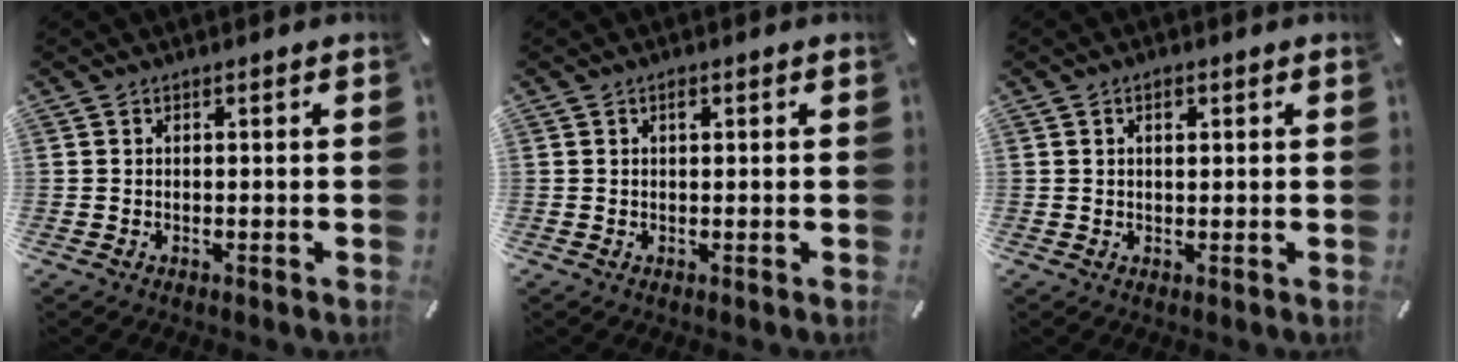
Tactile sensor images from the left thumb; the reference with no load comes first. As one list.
[{"total": 1.0, "force": [0.4, 0.5, 0.8], "torque": [-0.009, 0.000, 0.005]}, {"total": 2.0, "force": [0.7, 1.1, 1.4], "torque": [-0.023, 0.002, 0.010]}]